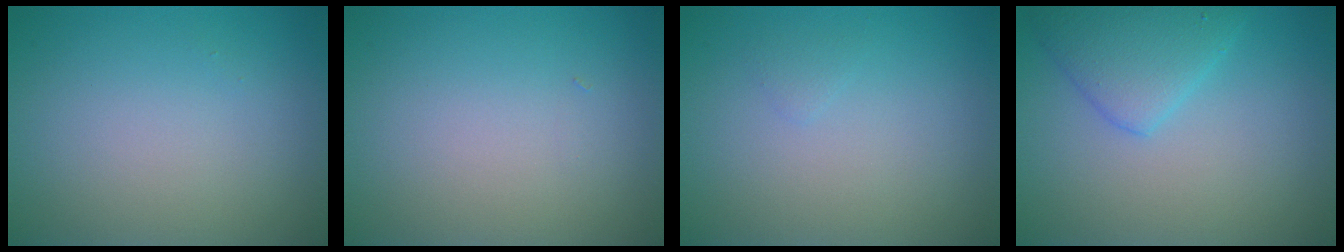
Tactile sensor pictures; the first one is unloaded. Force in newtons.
{"total": 0.0}
{"total": 0.5, "press": 0.5, "slide": 0.1}
{"total": 3.4, "press": 3.4, "slide": 0.2}